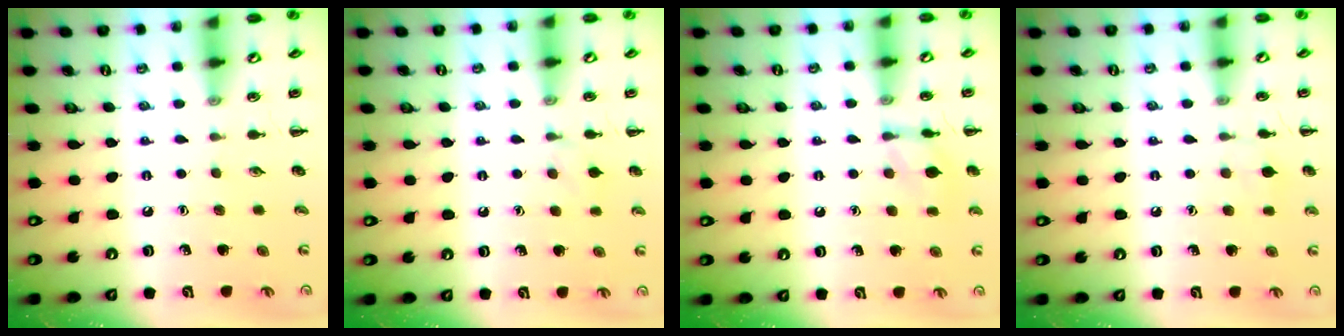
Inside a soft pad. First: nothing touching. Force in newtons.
{"total": 5.4, "press": 4.9, "slide": 2.1}
{"total": 8.3, "press": 8.2, "slide": 1.2}
{"total": 5.7, "press": 5.4, "slide": 1.9}